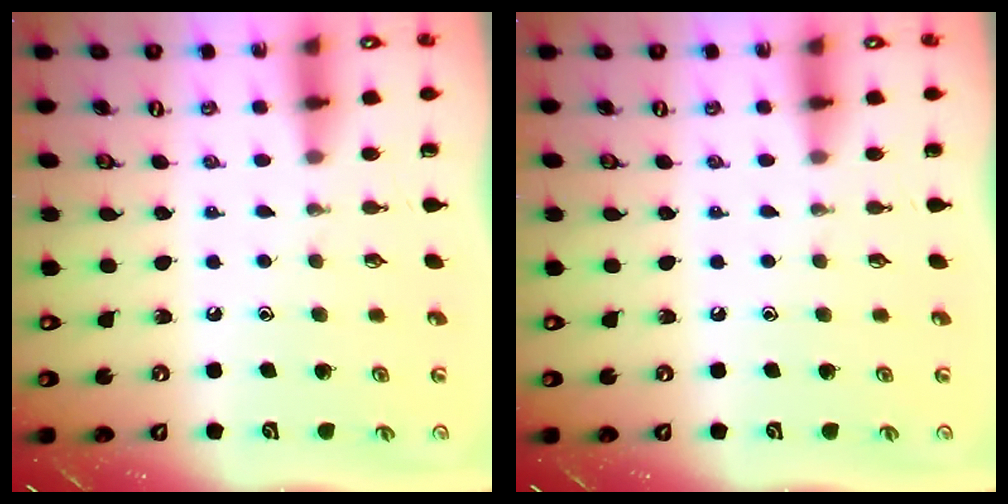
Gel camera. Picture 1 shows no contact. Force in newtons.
{"total": 0.0}